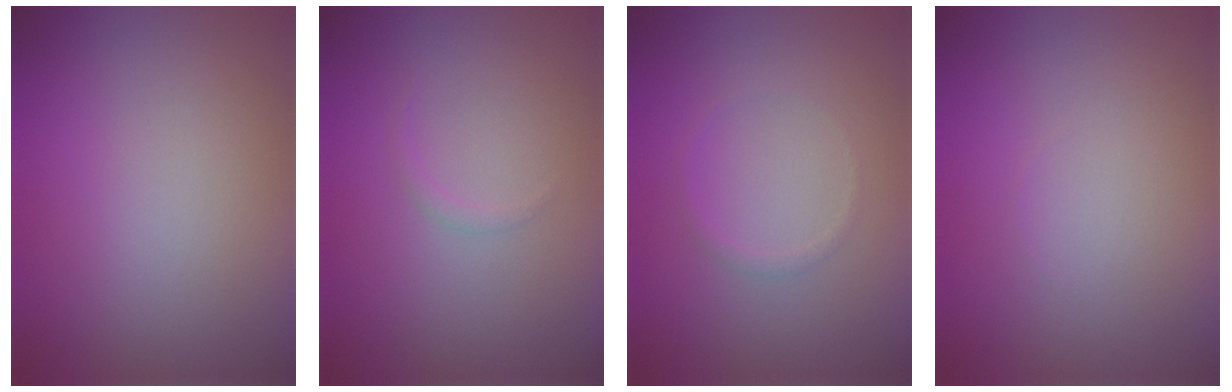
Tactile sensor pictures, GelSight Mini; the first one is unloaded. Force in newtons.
{"total": 0.5, "press": 0.5, "slide": 0.0}
{"total": 0.6, "press": 0.6, "slide": 0.0}
{"total": 0.0}